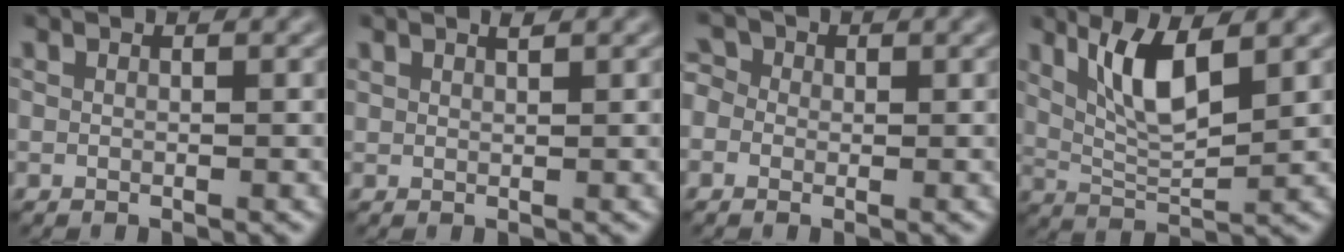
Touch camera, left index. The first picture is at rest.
{"total": 0.6, "force": [0.5, 0.1, 0.3], "torque": [-0.007, 0.002, 0.011]}
{"total": 2.7, "force": [0.4, 2.4, 1.1], "torque": [-0.012, 0.021, -0.016]}
{"total": 5.4, "force": [2.2, 1.6, 4.7], "torque": [-0.094, -0.007, 0.047]}